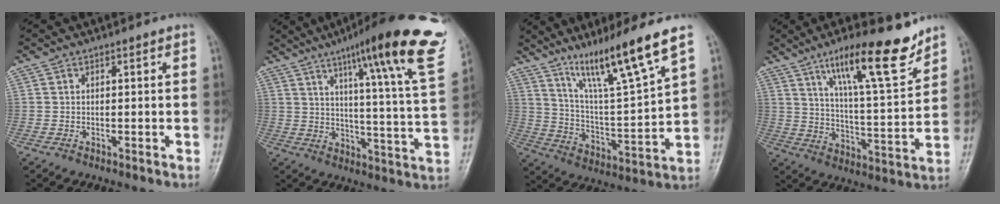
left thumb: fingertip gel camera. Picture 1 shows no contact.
{"total": 25.8, "force": [15.0, 3.1, 20.8], "torque": [-0.278, -0.050, 0.200]}
{"total": 15.8, "force": [10.7, 0.5, 11.5], "torque": [-0.193, -0.064, 0.195]}
{"total": 17.1, "force": [11.4, 3.6, 12.2], "torque": [-0.171, -0.065, 0.190]}